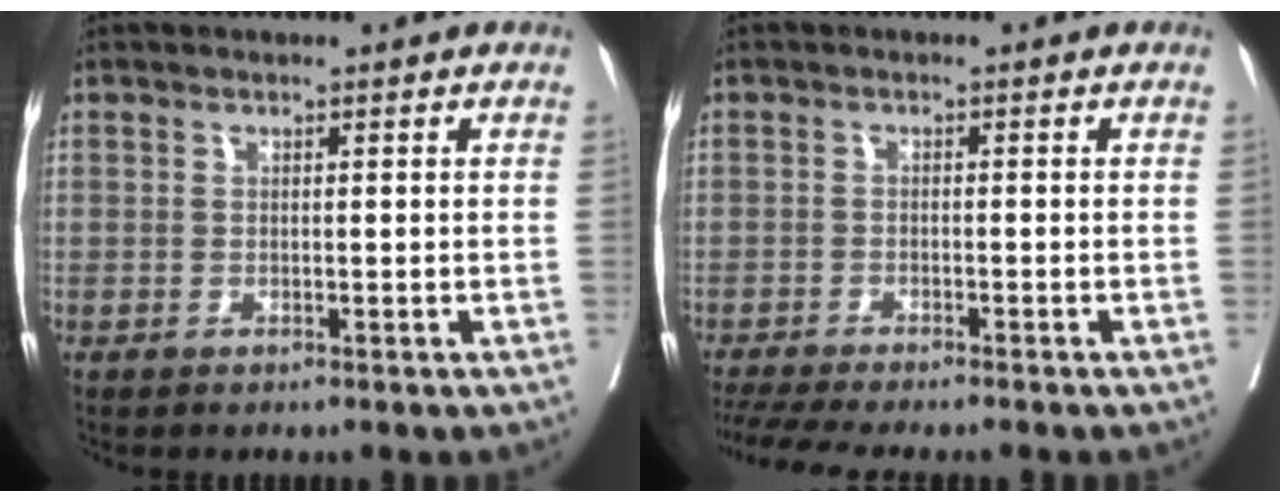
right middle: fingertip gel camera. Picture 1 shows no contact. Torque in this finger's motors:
{"motor_torque": [0.71, -0.66, 0.11, 0.07]}